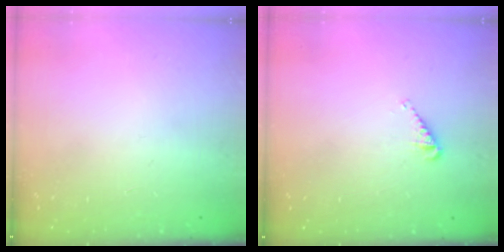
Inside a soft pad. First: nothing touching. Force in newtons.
{"total": 3.7, "press": 3.7, "slide": 0.5}